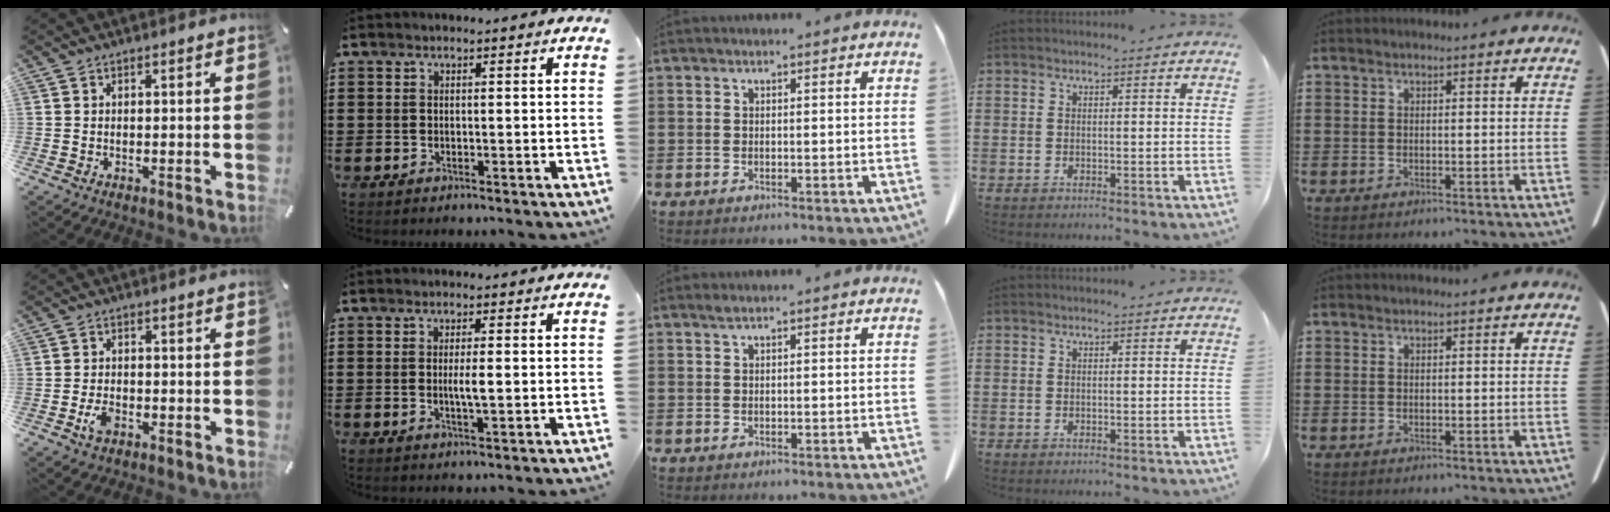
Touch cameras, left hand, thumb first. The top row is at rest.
{"thumb": {"total": 3.6, "force": [-1.6, 2.1, 2.5], "torque": [-0.062, 0.000, -0.032]}, "index": {"total": 2.5, "force": [-0.1, 0.3, 2.5], "torque": [-0.047, -0.005, -0.003]}, "middle": {"total": 0.8, "force": [0.5, 0.0, 0.6], "torque": [-0.013, 0.000, 0.009]}}